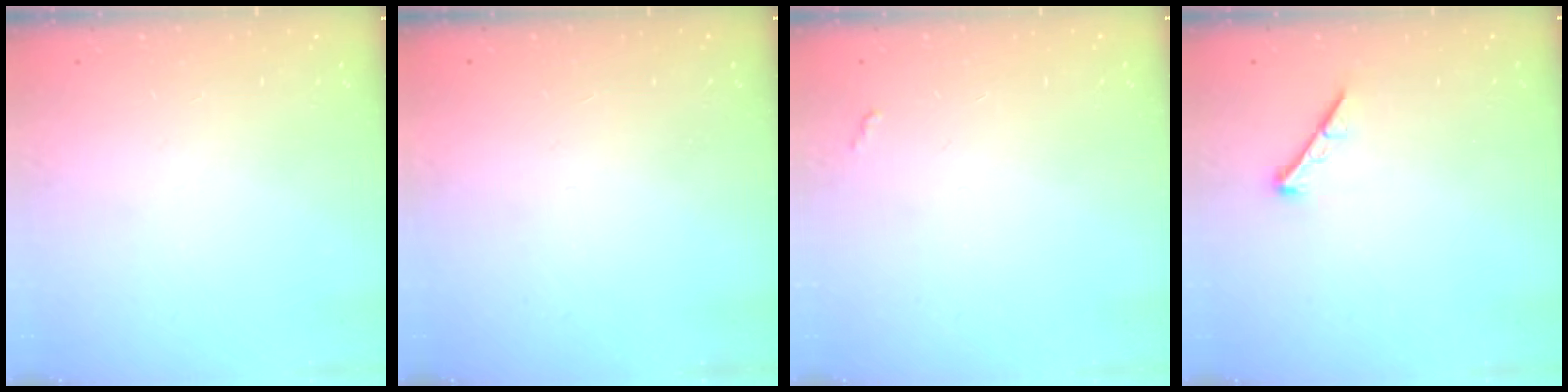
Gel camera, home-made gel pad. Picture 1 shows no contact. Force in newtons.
{"total": 1.5, "press": 1.5, "slide": 0.1}
{"total": 2.8, "press": 2.8, "slide": 0.4}
{"total": 0.0}